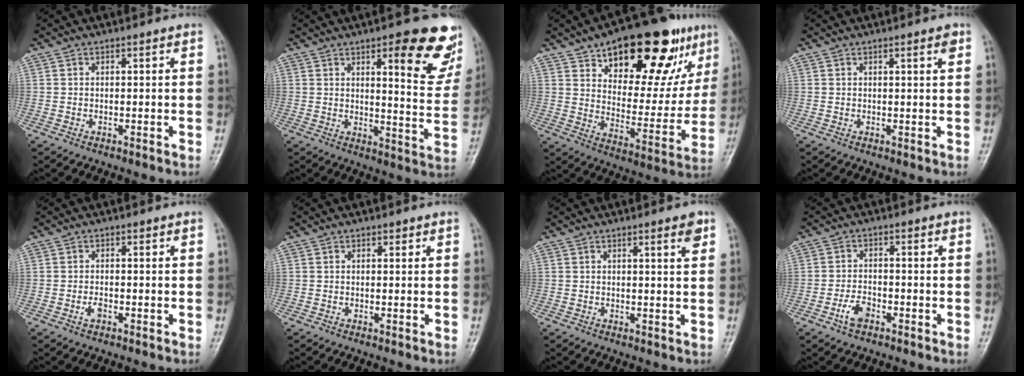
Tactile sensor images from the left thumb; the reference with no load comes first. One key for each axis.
{"total": 16.7, "fx": 8.9, "fy": 4.8, "fz": 13.3, "tx": -0.113, "ty": -0.048, "tz": 0.111}
{"total": 26.1, "fx": 14.6, "fy": 11.8, "fz": 18.1, "tx": -0.208, "ty": -0.033, "tz": 0.221}
{"total": 1.7, "fx": 0.9, "fy": 0.2, "fz": 1.4, "tx": -0.020, "ty": -0.004, "tz": 0.012}
{"total": 1.6, "fx": -0.7, "fy": 0.9, "fz": 1.1, "tx": -0.020, "ty": 0.001, "tz": -0.015}
{"total": 0.8, "fx": 0.5, "fy": 0.5, "fz": 0.4, "tx": 0.001, "ty": -0.003, "tz": 0.005}
{"total": 2.8, "fx": 1.6, "fy": 0.4, "fz": 2.3, "tx": -0.028, "ty": -0.009, "tz": 0.021}
{"total": 3.9, "fx": -2.1, "fy": 2.2, "fz": 2.4, "tx": -0.043, "ty": 0.015, "tz": -0.040}